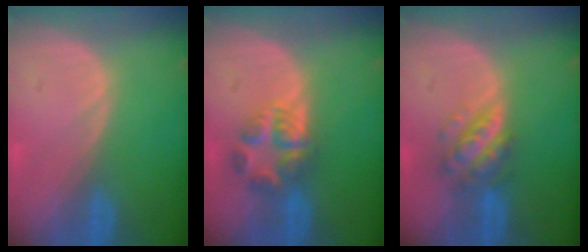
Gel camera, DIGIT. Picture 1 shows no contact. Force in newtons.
{"total": 5.6, "press": 5.5, "slide": 1.1}
{"total": 6.0, "press": 5.3, "slide": 2.8}